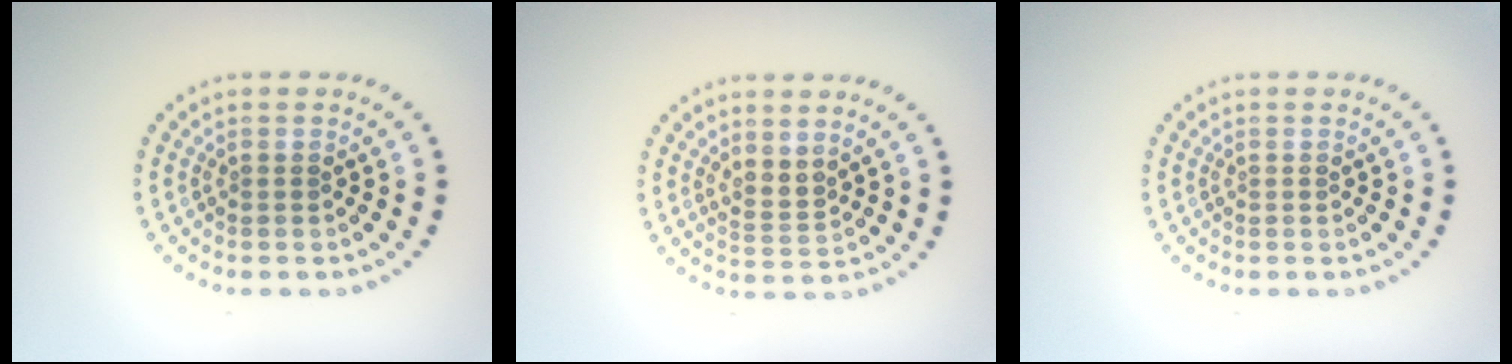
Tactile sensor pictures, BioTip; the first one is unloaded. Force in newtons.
{"total": 2.0, "press": 1.5, "slide": 1.4}
{"total": 0.0}